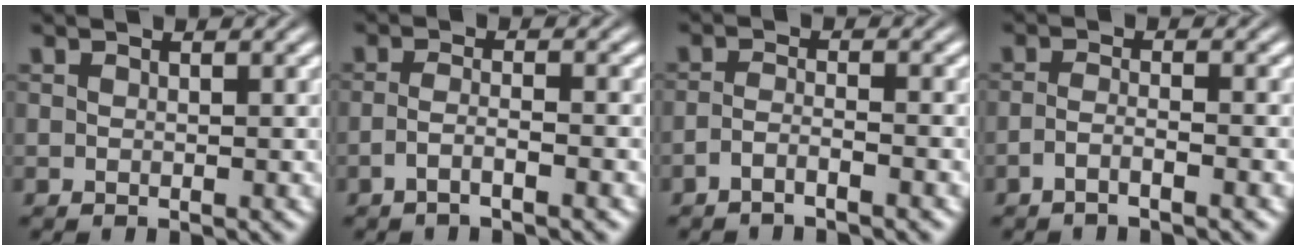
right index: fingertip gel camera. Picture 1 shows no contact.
{"total": 2.3, "force": [-1.7, -0.5, 1.5], "torque": [-0.030, -0.013, -0.025]}
{"total": 2.4, "force": [-2.2, -0.5, 1.0], "torque": [-0.017, -0.010, -0.035]}
{"total": 2.3, "force": [-1.8, -0.6, 1.2], "torque": [-0.023, -0.011, -0.028]}